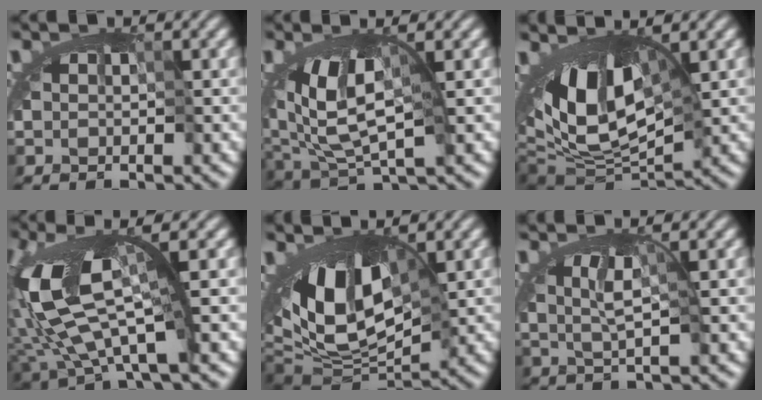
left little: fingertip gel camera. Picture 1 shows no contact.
{"total": 4.4, "force": [0.1, 2.1, 3.9], "torque": [-0.076, -0.014, 0.005]}
{"total": 10.1, "force": [0.4, 5.0, 8.7], "torque": [-0.126, -0.002, 0.013]}
{"total": 9.2, "force": [0.4, 2.9, 8.7], "torque": [-0.192, -0.011, 0.002]}
{"total": 11.2, "force": [0.5, 6.0, 9.4], "torque": [-0.124, 0.004, 0.025]}
{"total": 1.6, "force": [0.2, 0.2, 1.6], "torque": [-0.028, 0.003, -0.001]}